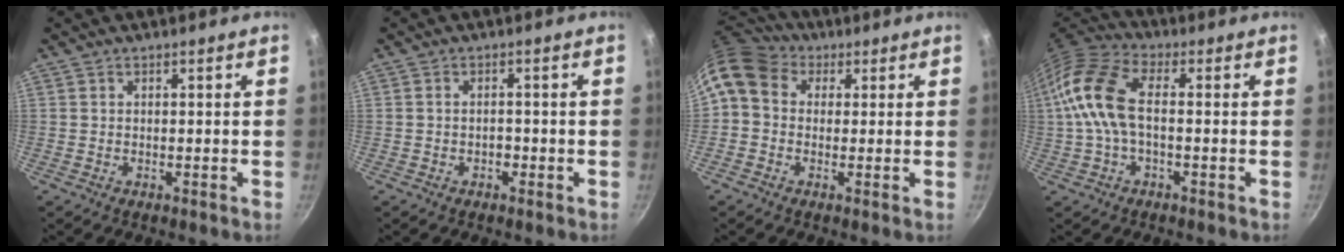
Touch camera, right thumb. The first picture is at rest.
{"total": 1.4, "force": [-0.6, 1.0, 0.7], "torque": [-0.008, 0.010, -0.006]}
{"total": 10.0, "force": [2.6, 8.0, 5.3], "torque": [-0.089, 0.021, 0.027]}
{"total": 12.1, "force": [-0.1, 6.5, 10.2], "torque": [-0.214, 0.033, -0.020]}